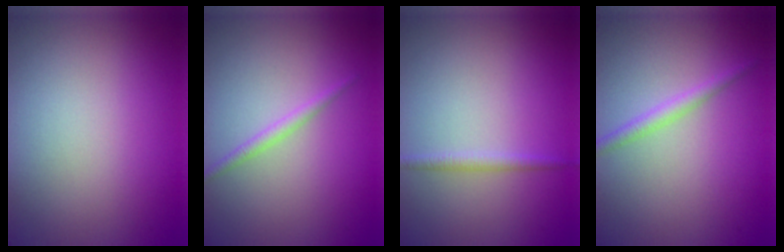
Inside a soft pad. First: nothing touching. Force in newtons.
{"total": 1.3, "press": 1.3, "slide": 0.0}
{"total": 1.2, "press": 1.2, "slide": 0.0}
{"total": 1.6, "press": 1.6, "slide": 0.0}